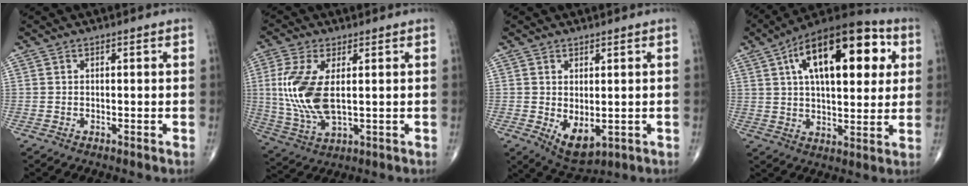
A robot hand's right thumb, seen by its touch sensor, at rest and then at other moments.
{"total": 12.3, "force": [1.3, 5.6, 10.9], "torque": [-0.249, -0.010, 0.035]}
{"total": 6.2, "force": [-0.9, 3.3, 5.2], "torque": [-0.071, -0.010, 0.004]}
{"total": 23.9, "force": [7.6, 11.1, 19.8], "torque": [-0.287, 0.013, 0.113]}